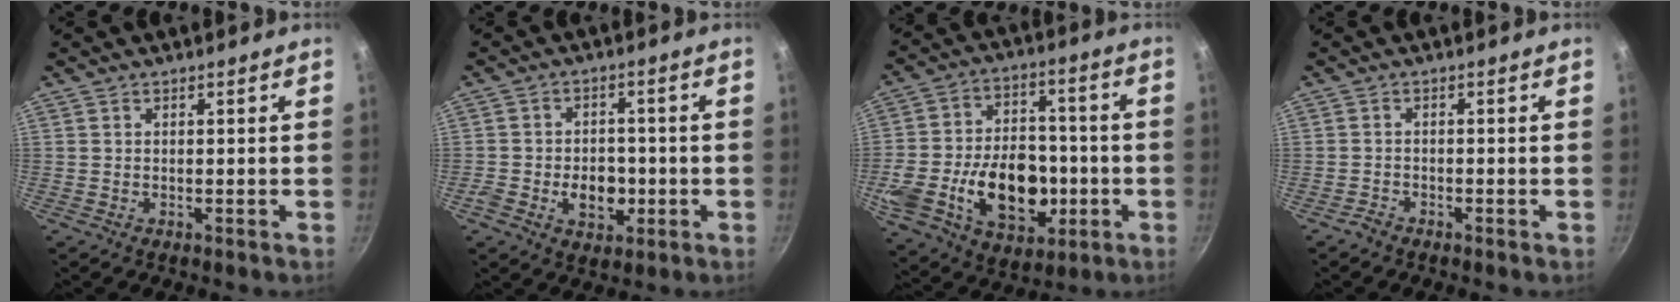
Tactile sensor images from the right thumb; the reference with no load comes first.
{"total": 7.5, "force": [-1.9, 5.4, 4.9], "torque": [-0.055, 0.013, -0.030]}
{"total": 24.2, "force": [-5.1, 16.5, 17.0], "torque": [-0.288, 0.040, -0.070]}
{"total": 1.4, "force": [-1.3, 0.4, 0.2], "torque": [-0.014, 0.012, -0.028]}